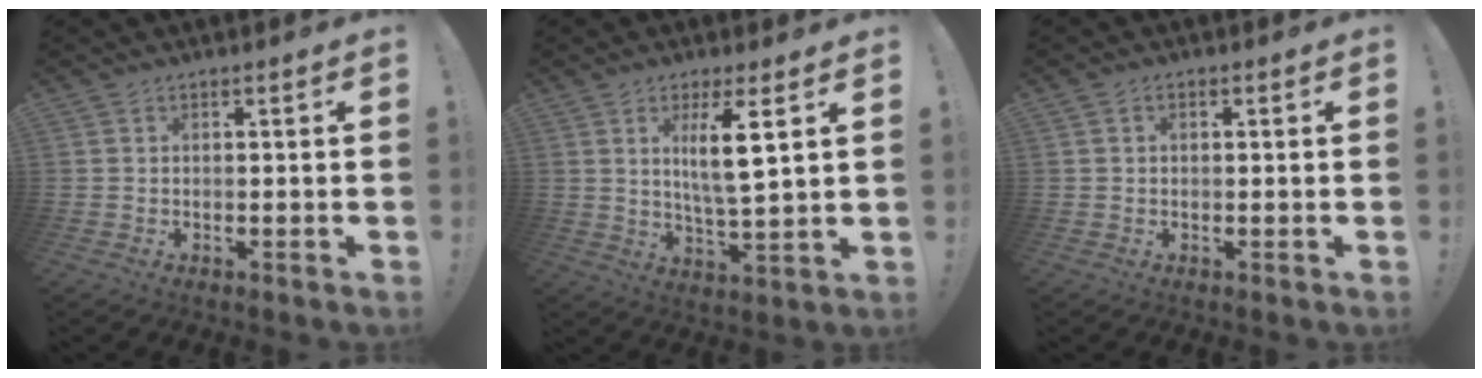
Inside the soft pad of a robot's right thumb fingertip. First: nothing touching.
{"total": 9.4, "force": [3.5, 1.1, 8.7], "torque": [-0.146, -0.019, 0.050]}
{"total": 1.0, "force": [0.1, 0.7, 0.6], "torque": [-0.014, 0.005, 0.001]}